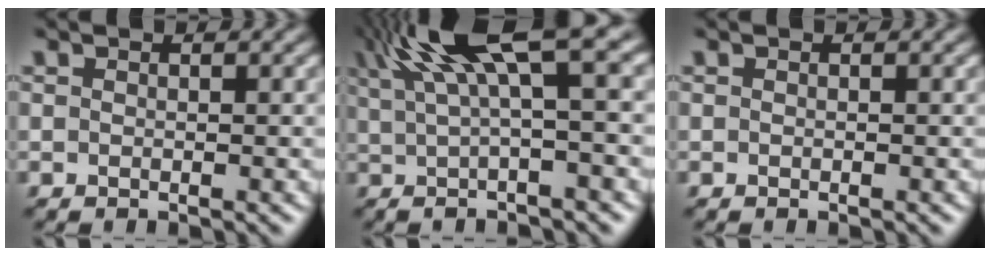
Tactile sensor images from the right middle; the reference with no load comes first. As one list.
[{"total": 9.2, "force": [4.2, 1.7, 8.1], "torque": [-0.121, 0.029, 0.070]}, {"total": 0.0}]